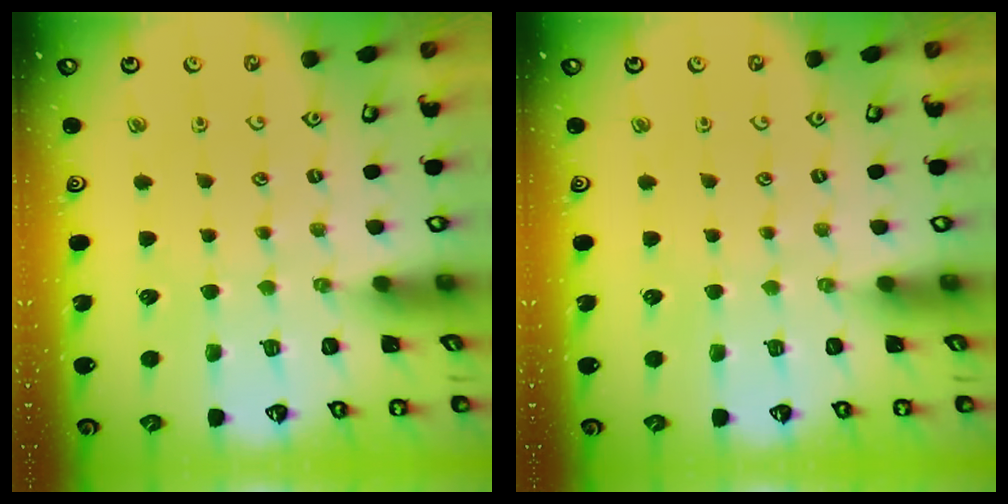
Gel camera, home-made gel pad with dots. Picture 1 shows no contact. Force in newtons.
{"total": 0.0}